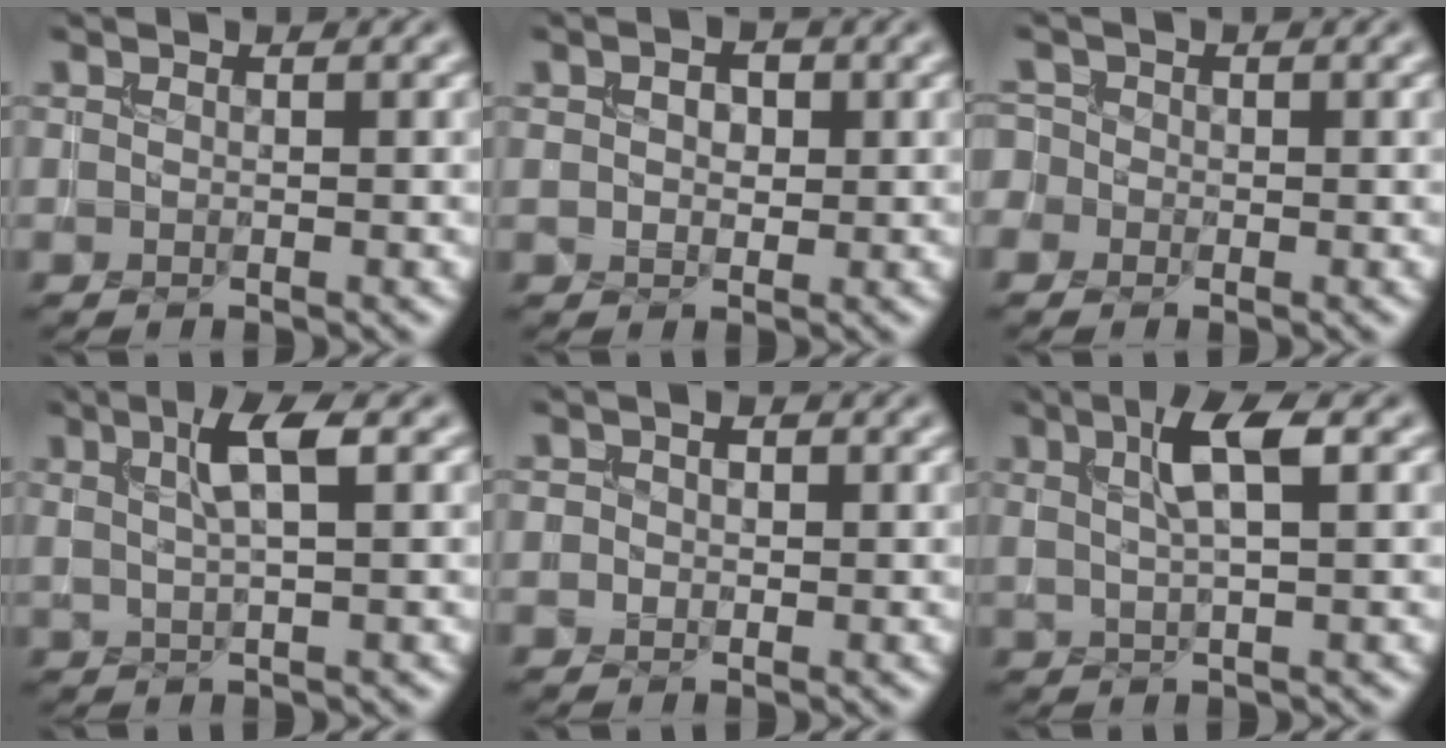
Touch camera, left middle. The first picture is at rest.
{"total": 2.3, "force": [0.9, 1.5, 1.4], "torque": [-0.024, 0.007, 0.007]}
{"total": 1.6, "force": [-0.4, 1.5, 0.4], "torque": [0.003, 0.010, -0.020]}
{"total": 3.6, "force": [1.3, 0.9, 3.2], "torque": [-0.056, 0.008, 0.023]}
{"total": 1.6, "force": [0.2, 1.3, 1.0], "torque": [-0.007, 0.002, -0.008]}
{"total": 4.0, "force": [1.5, 1.0, 3.6], "torque": [-0.064, 0.007, 0.026]}